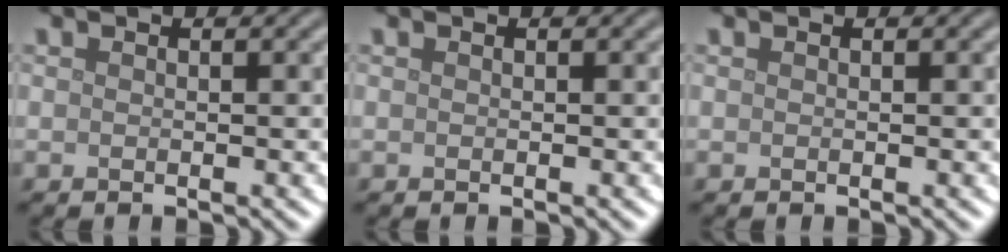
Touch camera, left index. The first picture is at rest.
{"total": 0.0}
{"total": 0.0}